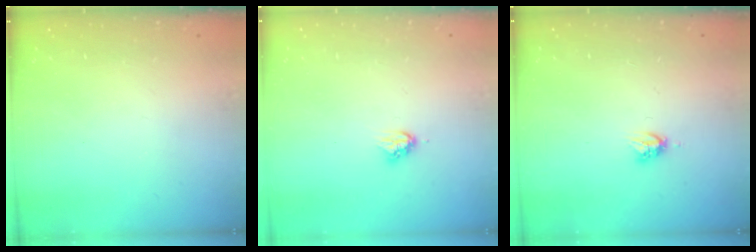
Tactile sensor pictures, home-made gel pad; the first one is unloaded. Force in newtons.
{"total": 3.8, "press": 3.8, "slide": 0.3}
{"total": 3.9, "press": 3.9, "slide": 0.4}